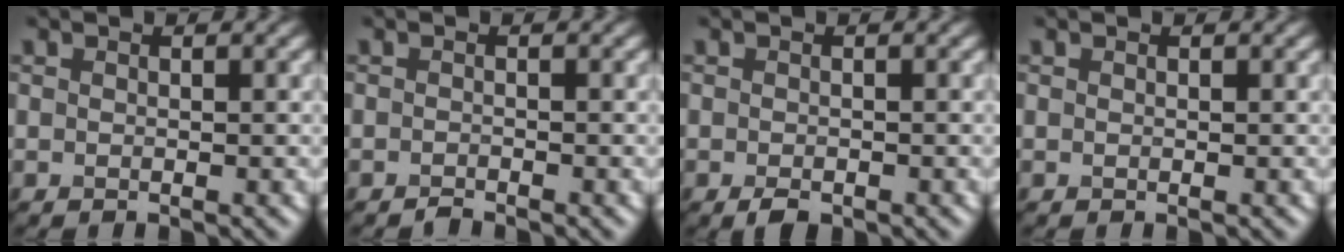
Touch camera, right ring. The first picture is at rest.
{"total": 0.7, "force": [-0.7, 0.1, 0.2], "torque": [-0.002, 0.002, -0.016]}
{"total": 1.6, "force": [-1.0, 0.7, 0.9], "torque": [-0.017, -0.004, -0.018]}
{"total": 0.0}